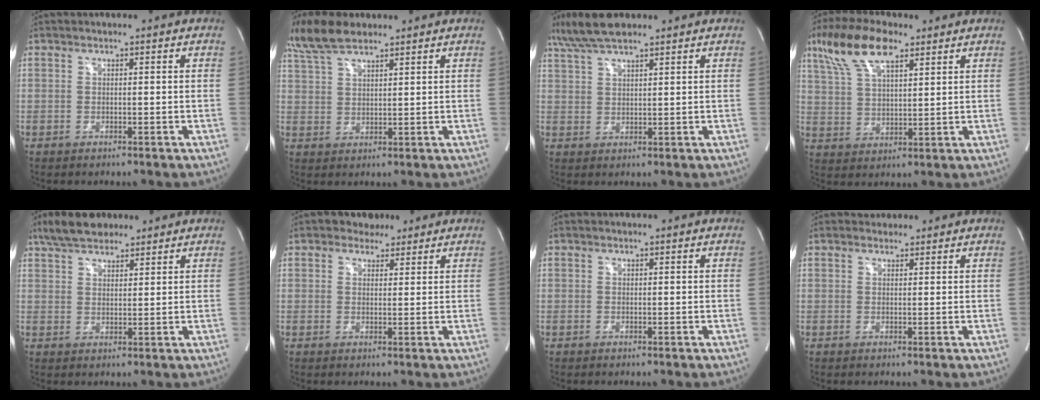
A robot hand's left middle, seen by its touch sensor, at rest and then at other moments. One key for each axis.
{"total": 7.8, "fx": 6.2, "fy": 2.2, "fz": 4.3, "tx": -0.096, "ty": 0.022, "tz": 0.123}
{"total": 7.5, "fx": 5.9, "fy": 1.5, "fz": 4.4, "tx": -0.092, "ty": 0.027, "tz": 0.111}
{"total": 11.1, "fx": 6.9, "fy": 3.8, "fz": 7.9, "tx": -0.166, "ty": 0.025, "tz": 0.135}
{"total": 7.5, "fx": 5.8, "fy": 3.0, "fz": 3.5, "tx": -0.070, "ty": 0.021, "tz": 0.107}
{"total": 3.2, "fx": 2.4, "fy": 2.1, "fz": 0.5, "tx": -0.005, "ty": 0.011, "tz": 0.033}
{"total": 0.0}
{"total": 1.6, "fx": 1.4, "fy": 0.8, "fz": -0.1, "tx": 0.000, "ty": 0.013, "tz": 0.020}